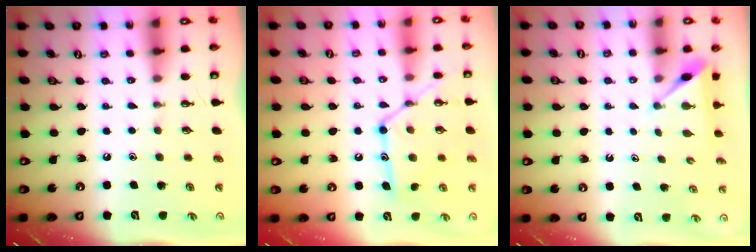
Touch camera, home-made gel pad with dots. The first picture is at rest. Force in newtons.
{"total": 15.3, "press": 15.3, "slide": 1.2}
{"total": 3.7, "press": 3.7, "slide": 0.2}